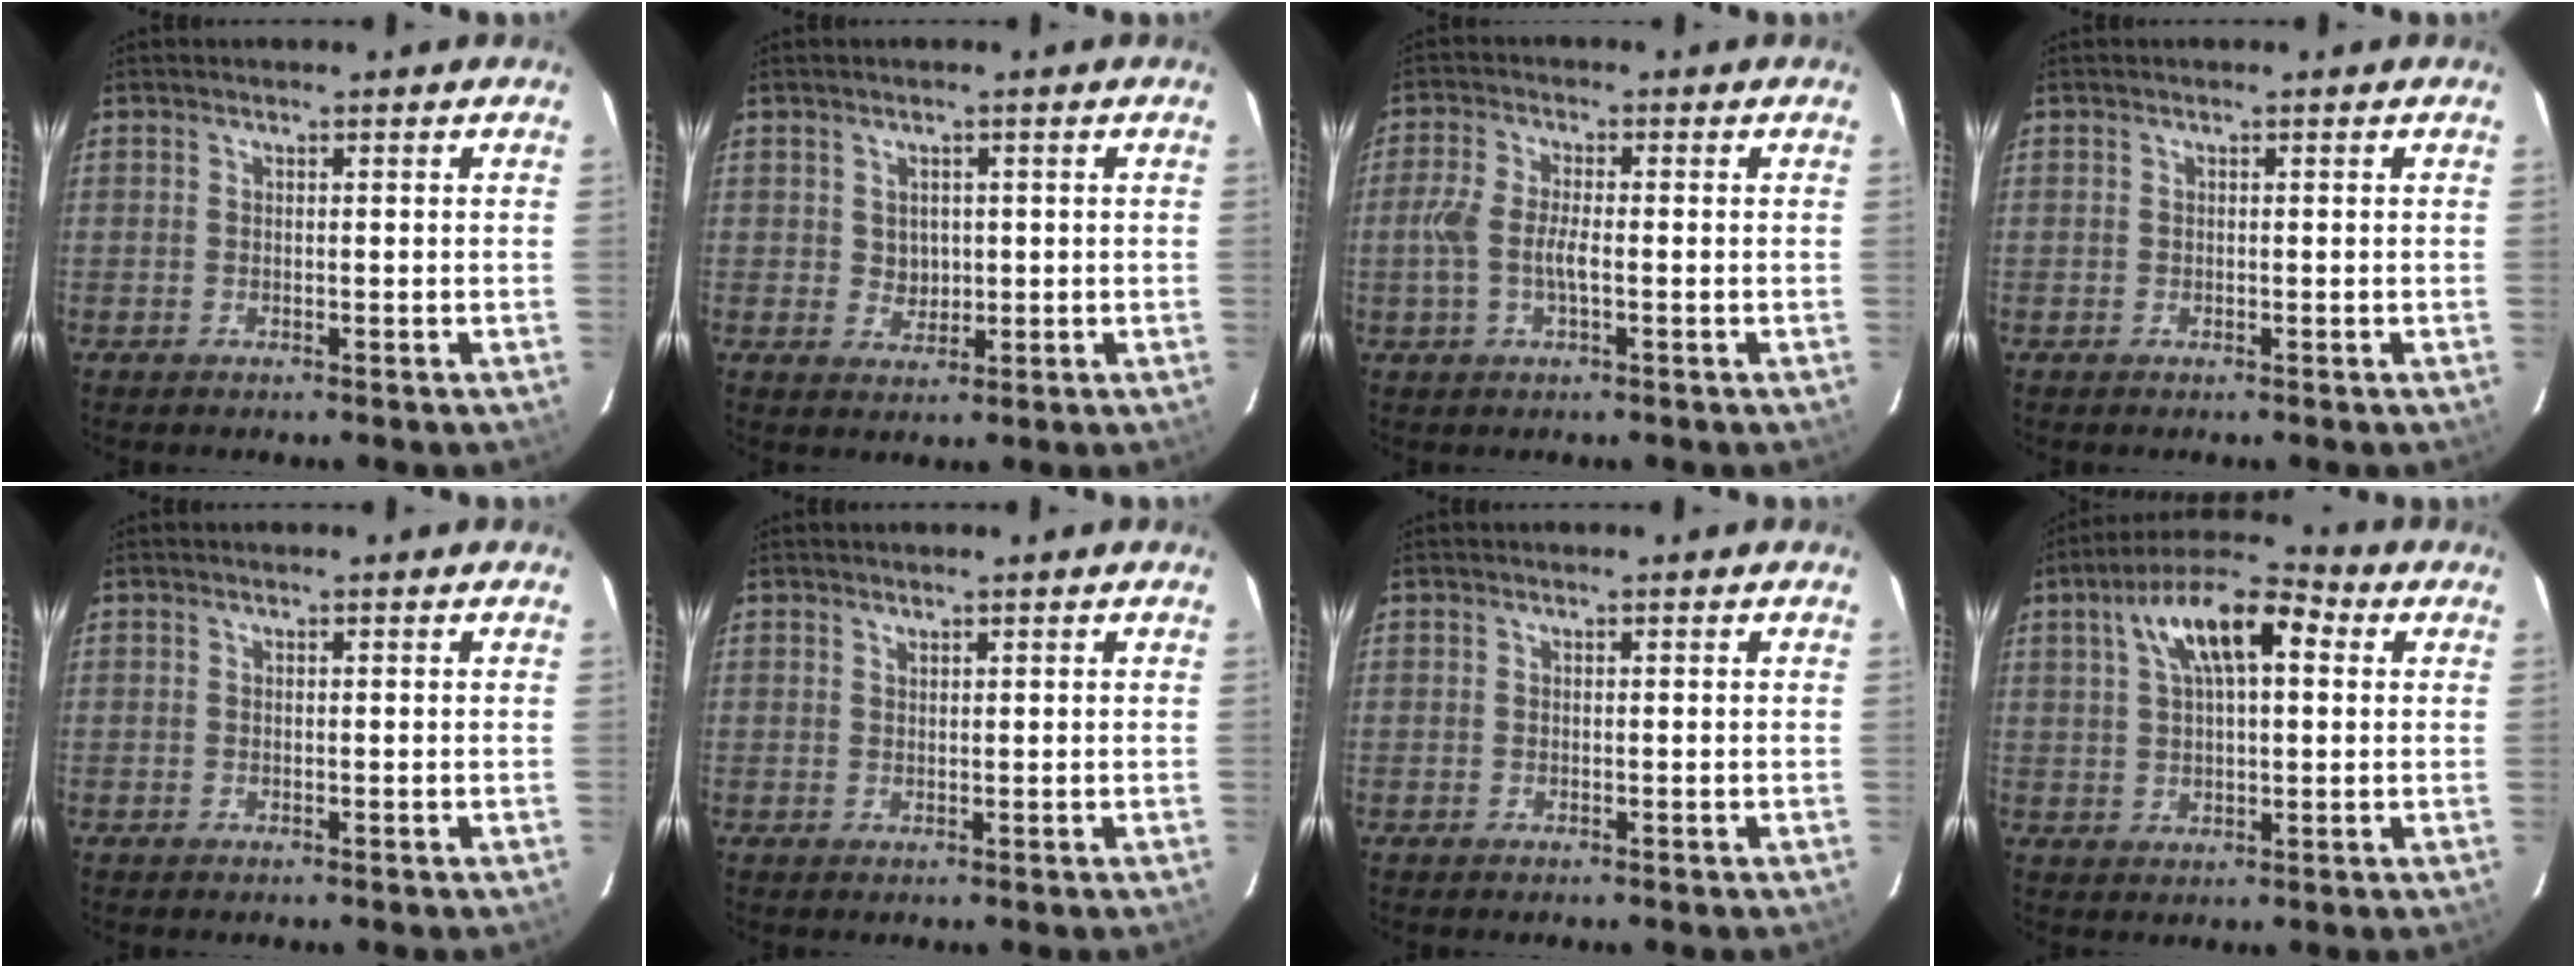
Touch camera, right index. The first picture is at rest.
{"total": 2.8, "force": [0.5, 2.7, 0.9], "torque": [-0.011, 0.003, 0.014]}
{"total": 5.8, "force": [-1.0, 2.1, 5.3], "torque": [-0.115, 0.002, -0.022]}
{"total": 0.0}
{"total": 0.0}
{"total": 0.6, "force": [0.6, 0.1, 0.0], "torque": [0.000, 0.000, 0.012]}
{"total": 0.0}
{"total": 13.2, "force": [4.6, 5.3, 11.1], "torque": [-0.198, 0.035, 0.071]}